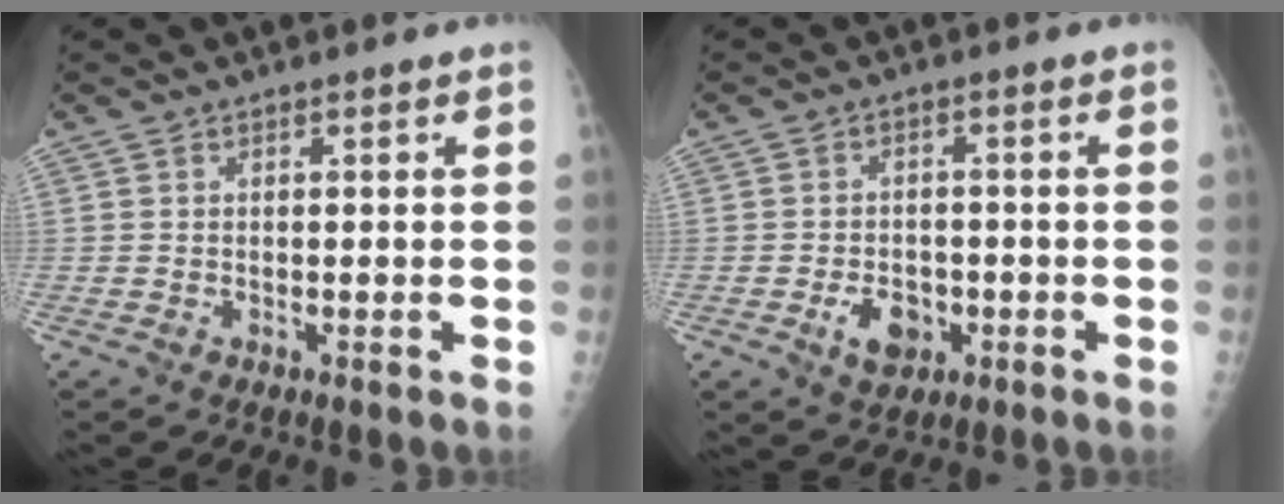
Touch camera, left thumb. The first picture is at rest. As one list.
[{"total": 5.5, "force": [-2.0, 3.9, 3.2], "torque": [-0.037, 0.008, -0.028]}]